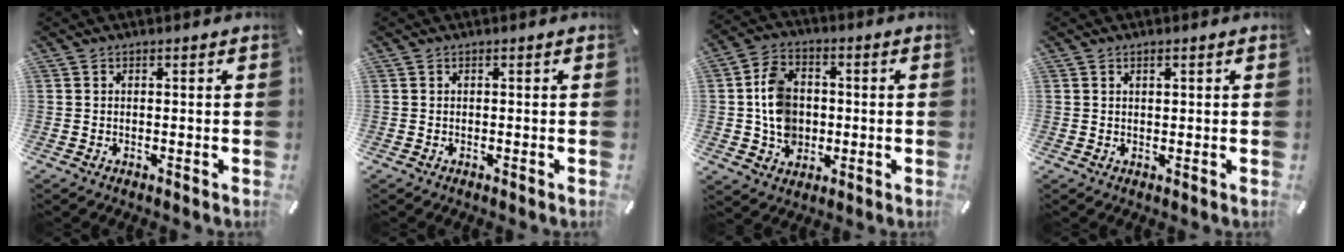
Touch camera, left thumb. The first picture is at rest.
{"total": 0.0}
{"total": 9.9, "force": [-0.3, 8.4, 5.3], "torque": [-0.108, 0.017, -0.001]}
{"total": 1.1, "force": [0.5, 0.5, 0.8], "torque": [-0.016, 0.003, 0.009]}